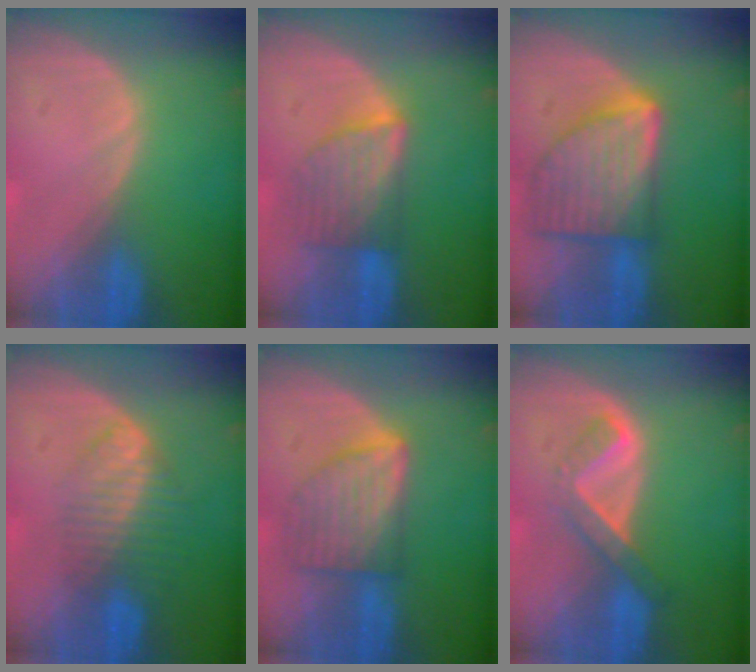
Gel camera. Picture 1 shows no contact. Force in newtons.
{"total": 6.0, "press": 5.9, "slide": 0.7}
{"total": 9.3, "press": 9.3, "slide": 0.5}
{"total": 6.6, "press": 5.6, "slide": 3.5}
{"total": 6.6, "press": 6.6, "slide": 0.1}
{"total": 5.2, "press": 4.5, "slide": 2.6}